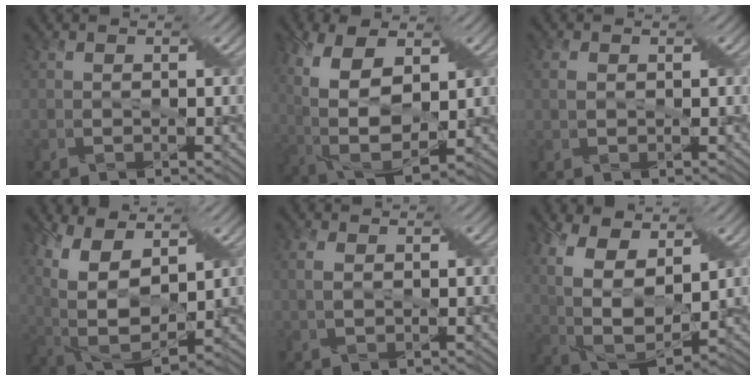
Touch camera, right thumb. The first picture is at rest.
{"total": 12.9, "force": [2.8, 7.1, 10.4], "torque": [-0.244, -0.002, 0.054]}
{"total": 1.4, "force": [0.3, 1.0, 0.9], "torque": [-0.024, 0.004, 0.005]}
{"total": 13.9, "force": [4.4, 7.7, 10.7], "torque": [-0.249, 0.003, 0.089]}
{"total": 2.2, "force": [0.5, 1.3, 1.7], "torque": [-0.042, 0.003, 0.012]}
{"total": 13.5, "force": [5.0, 7.5, 10.1], "torque": [-0.240, 0.014, 0.092]}